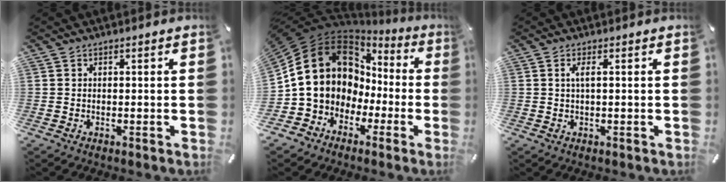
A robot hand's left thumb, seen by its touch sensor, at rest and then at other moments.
{"total": 14.3, "force": [2.0, 13.1, 5.4], "torque": [-0.120, -0.032, 0.049]}
{"total": 2.3, "force": [0.4, 0.3, 2.2], "torque": [-0.045, -0.002, 0.006]}